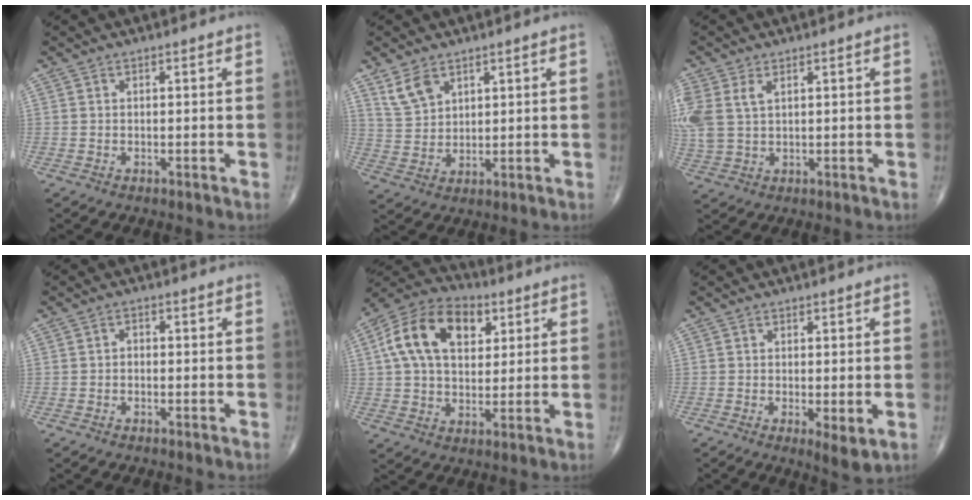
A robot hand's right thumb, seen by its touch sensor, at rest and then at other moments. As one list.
[{"total": 5.8, "force": [3.7, 3.4, 2.8], "torque": [-0.046, -0.016, 0.083]}, {"total": 8.5, "force": [2.6, 5.2, 6.2], "torque": [-0.166, 0.008, 0.064]}, {"total": 1.1, "force": [-0.3, 0.8, 0.6], "torque": [0.003, 0.004, -0.010]}, {"total": 16.6, "force": [5.1, 10.6, 11.6], "torque": [-0.188, 0.005, 0.082]}, {"total": 4.0, "force": [-0.7, 1.2, 3.7], "torque": [-0.063, -0.016, -0.013]}]